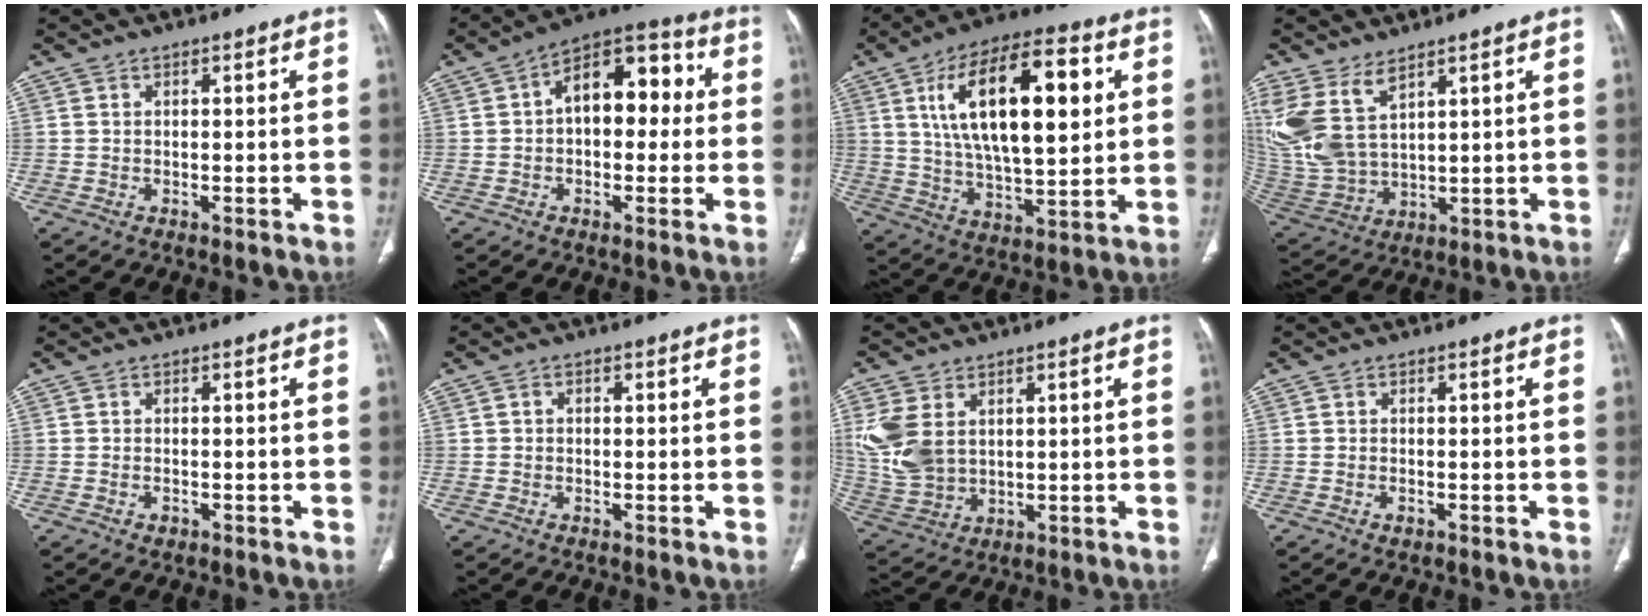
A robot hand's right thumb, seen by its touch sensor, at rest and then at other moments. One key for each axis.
{"total": 13.1, "fx": 1.4, "fy": 7.9, "fz": 10.4, "tx": -0.116, "ty": 0.041, "tz": 0.007}
{"total": 22.4, "fx": 6.1, "fy": 9.5, "fz": 19.3, "tx": -0.306, "ty": -0.005, "tz": 0.100}
{"total": 14.0, "fx": 7.2, "fy": 7.4, "fz": 9.3, "tx": -0.214, "ty": -0.029, "tz": 0.169}
{"total": 1.3, "fx": -0.6, "fy": 0.9, "fz": 0.6, "tx": -0.007, "ty": 0.005, "tz": -0.007}
{"total": 0.9, "fx": -0.1, "fy": 0.8, "fz": 0.4, "tx": -0.001, "ty": 0.003, "tz": -0.005}
{"total": 11.4, "fx": 3.1, "fy": 7.9, "fz": 7.6, "tx": -0.165, "ty": -0.009, "tz": 0.080}
{"total": 1.1, "fx": -0.6, "fy": 0.7, "fz": 0.6, "tx": -0.011, "ty": 0.002, "tz": -0.008}